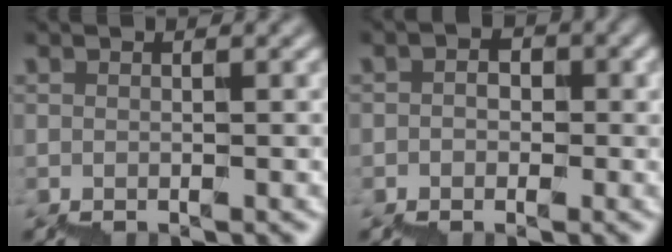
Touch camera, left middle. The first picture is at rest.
{"total": 0.7, "force": [-0.1, 0.7, 0.1], "torque": [-0.005, 0.013, -0.005]}